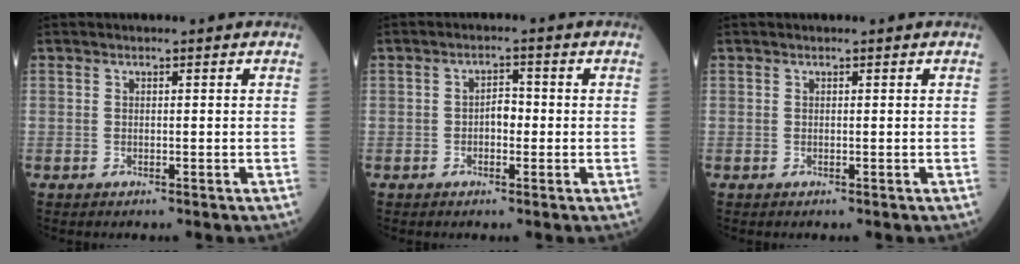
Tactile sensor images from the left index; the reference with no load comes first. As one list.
[{"total": 2.4, "force": [-0.4, 1.3, 2.0], "torque": [-0.026, 0.008, -0.010]}, {"total": 0.0}]